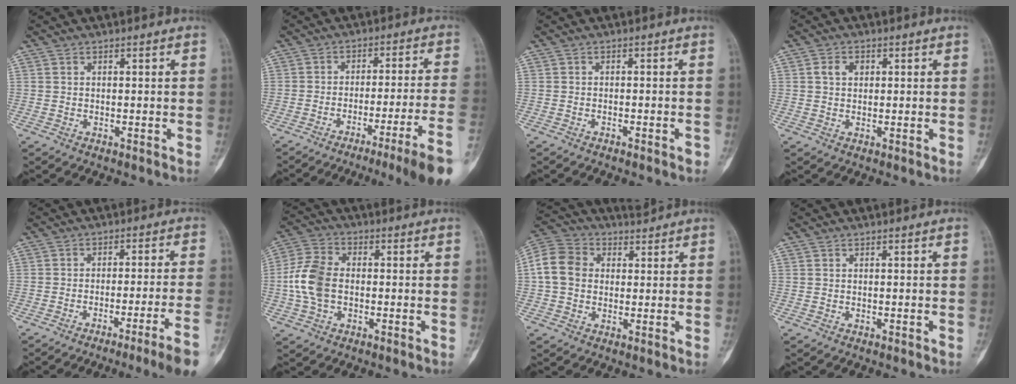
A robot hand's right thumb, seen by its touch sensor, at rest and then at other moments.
{"total": 14.7, "force": [-9.5, -1.5, 11.1], "torque": [-0.141, 0.050, -0.134]}
{"total": 1.5, "force": [-1.0, 0.2, 1.0], "torque": [-0.021, 0.007, -0.011]}
{"total": 2.8, "force": [0.8, 2.1, 1.7], "torque": [-0.024, 0.004, 0.014]}
{"total": 11.0, "force": [-7.2, -1.7, 8.1], "torque": [-0.123, 0.039, -0.098]}
{"total": 9.8, "force": [-0.9, 6.5, 7.2], "torque": [-0.148, 0.022, -0.027]}
{"total": 8.0, "force": [2.0, 6.3, 4.5], "torque": [-0.085, 0.027, 0.035]}
{"total": 0.0}